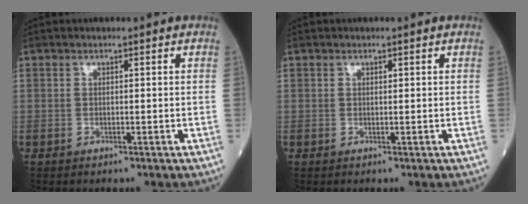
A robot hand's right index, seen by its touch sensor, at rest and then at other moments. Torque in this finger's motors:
{"motor_torque": [-0.12, -0.02, -0.04, -0.01]}